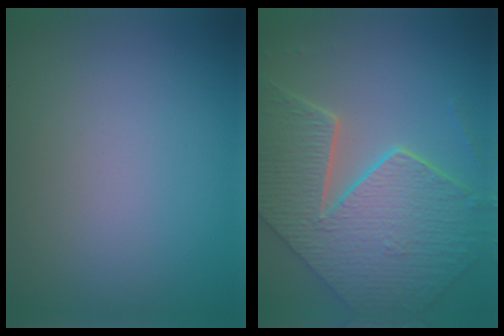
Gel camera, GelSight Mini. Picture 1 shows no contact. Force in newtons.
{"total": 9.4, "press": 6.7, "slide": 6.6}